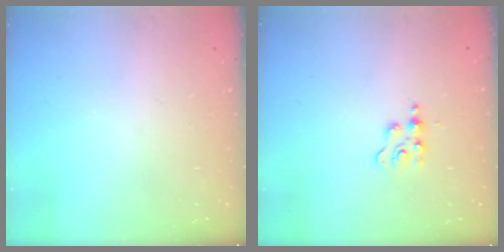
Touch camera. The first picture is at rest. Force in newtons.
{"total": 2.3, "press": 2.3, "slide": 0.4}